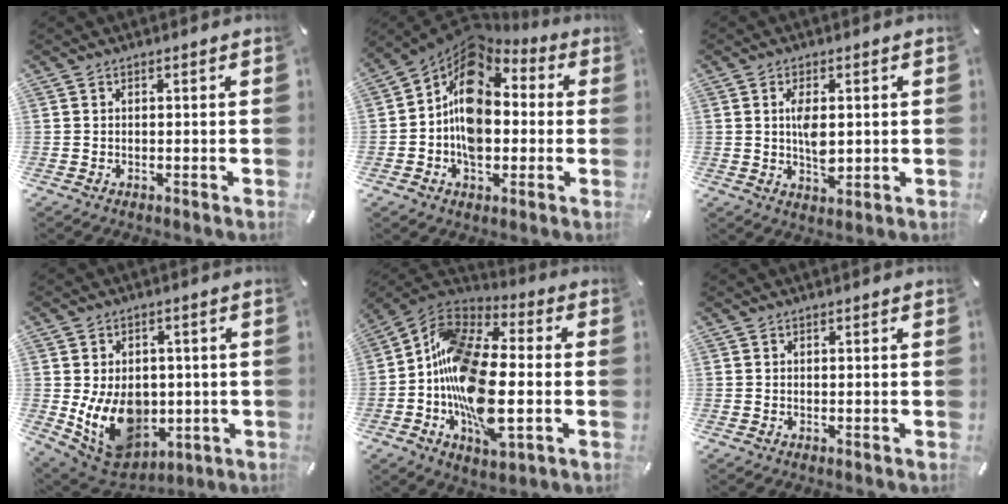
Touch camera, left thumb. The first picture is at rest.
{"total": 13.5, "force": [-0.3, 10.3, 8.7], "torque": [-0.163, 0.003, -0.007]}
{"total": 6.3, "force": [0.5, 3.4, 5.3], "torque": [-0.101, -0.002, 0.002]}
{"total": 13.9, "force": [-1.7, 11.0, 8.4], "torque": [-0.159, -0.012, -0.021]}
{"total": 19.9, "force": [-5.1, 10.7, 15.9], "torque": [-0.322, 0.020, -0.086]}
{"total": 0.0}